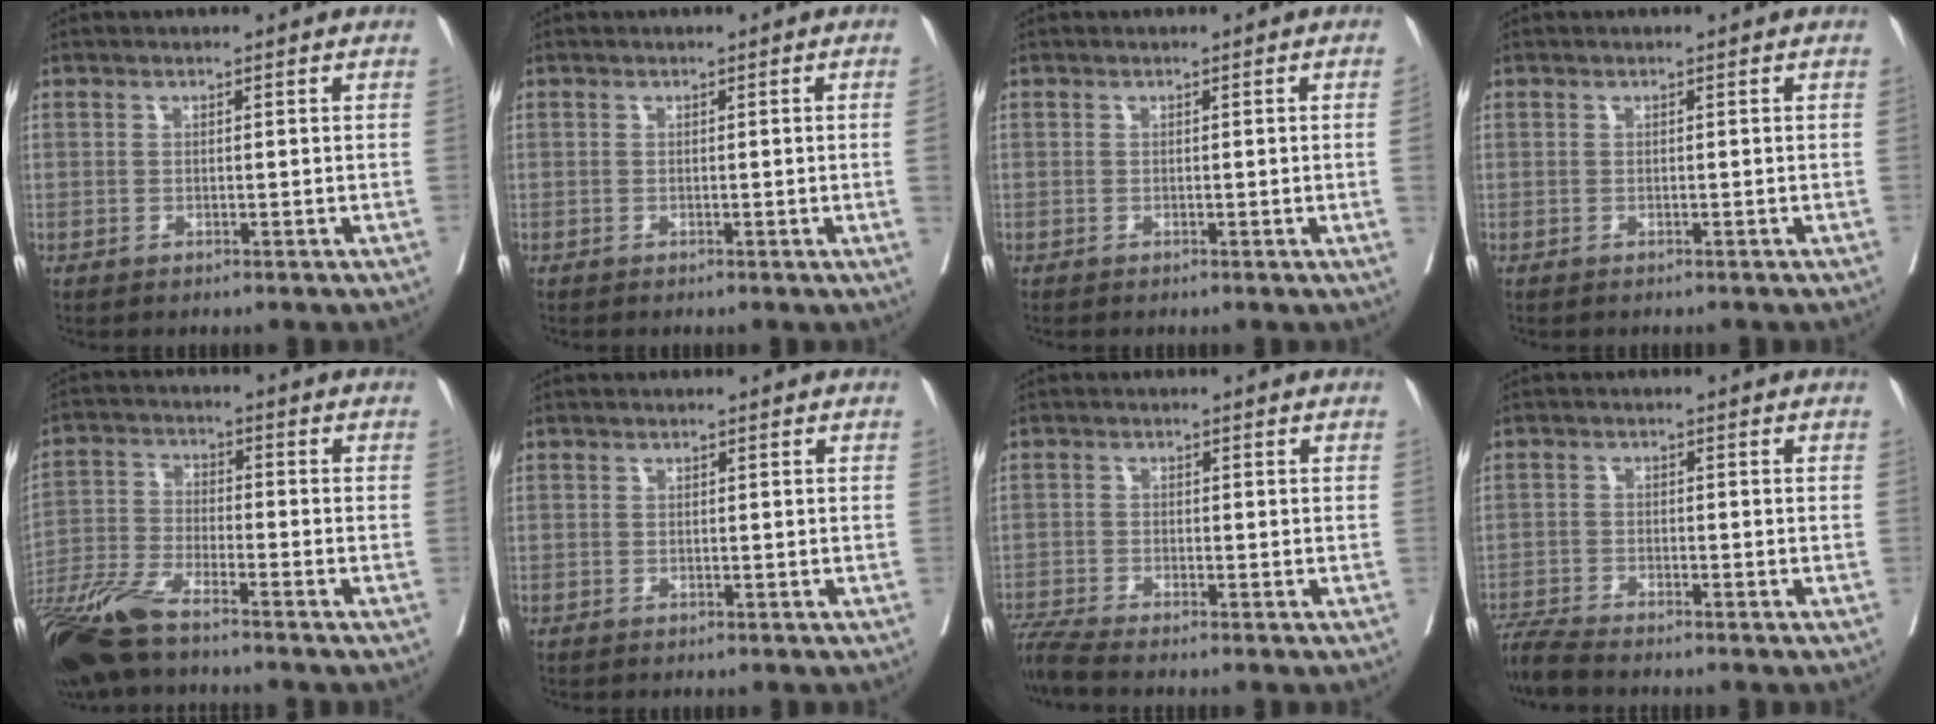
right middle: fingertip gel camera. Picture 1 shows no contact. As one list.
[{"total": 1.9, "force": [-0.1, -0.8, 1.7], "torque": [-0.025, -0.003, 0.002]}, {"total": 1.5, "force": [-0.1, -0.6, 1.4], "torque": [-0.020, -0.002, 0.001]}, {"total": 0.7, "force": [-0.7, 0.2, 0.1], "torque": [-0.004, -0.001, -0.014]}, {"total": 11.6, "force": [-9.1, 1.7, 7.0], "torque": [-0.142, -0.031, -0.176]}, {"total": 0.0}, {"total": 3.6, "force": [-3.3, -1.0, 1.0], "torque": [-0.026, -0.017, -0.070]}, {"total": 4.2, "force": [-4.0, -0.5, 1.0], "torque": [-0.018, -0.020, -0.077]}]